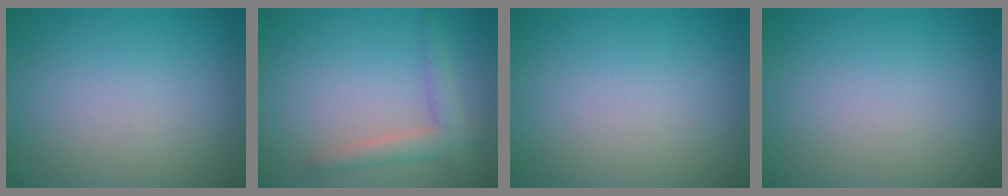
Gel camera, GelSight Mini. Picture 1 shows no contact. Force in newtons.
{"total": 2.7, "press": 2.7, "slide": 0.2}
{"total": 0.0}
{"total": 0.0}